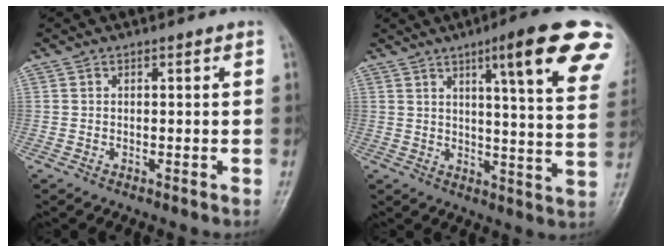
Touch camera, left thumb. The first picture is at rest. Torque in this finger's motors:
{"motor_torque": [0.78, 0.58, 1.54, -1.23, 0.23]}